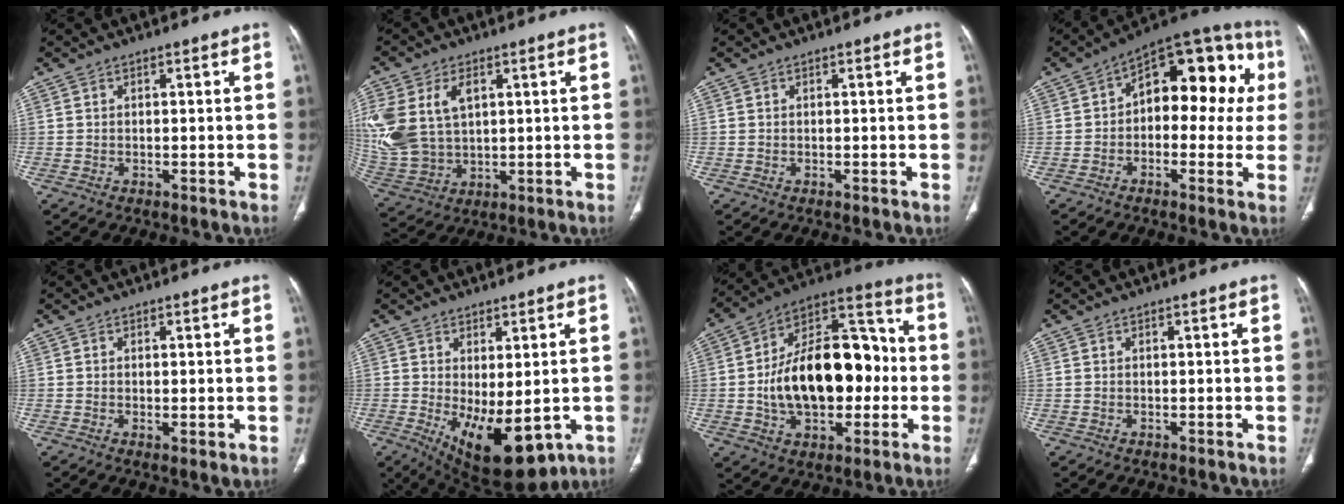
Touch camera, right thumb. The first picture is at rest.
{"total": 17.9, "force": [4.5, 12.3, 12.2], "torque": [-0.291, 0.002, 0.106]}
{"total": 0.0}
{"total": 18.5, "force": [2.2, 10.5, 15.1], "torque": [-0.142, 0.045, 0.018]}
{"total": 1.8, "force": [-0.1, 0.5, 1.7], "torque": [-0.037, -0.010, -0.001]}
{"total": 13.3, "force": [-2.9, 6.0, 11.6], "torque": [-0.170, -0.020, -0.016]}
{"total": 24.7, "force": [-1.6, 14.7, 19.8], "torque": [-0.295, 0.040, -0.018]}
{"total": 0.0}